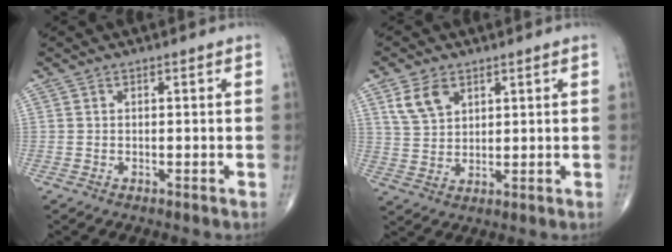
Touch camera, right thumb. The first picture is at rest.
{"total": 6.3, "force": [3.3, 4.0, 3.6], "torque": [-0.057, -0.009, 0.070]}